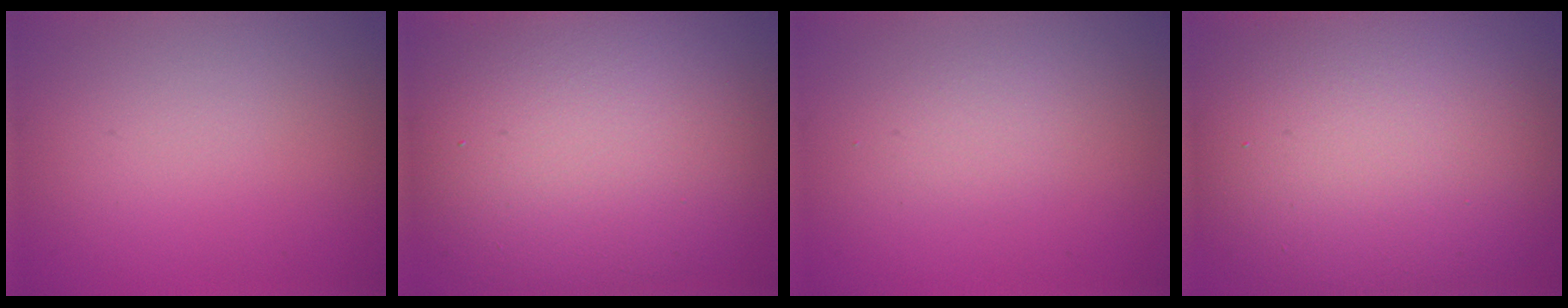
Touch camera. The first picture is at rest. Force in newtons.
{"total": 14.1, "press": 14.1, "slide": 0.2}
{"total": 1.3, "press": 1.3, "slide": 0.0}
{"total": 16.8, "press": 16.8, "slide": 0.7}